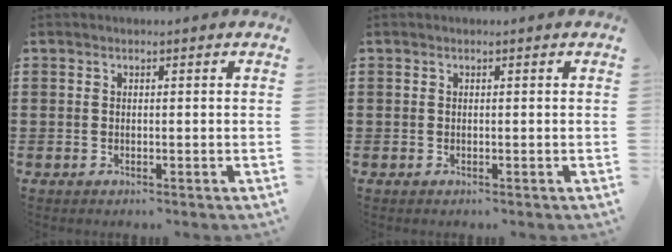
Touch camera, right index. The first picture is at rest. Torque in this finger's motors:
{"motor_torque": [-0.12, 0.12, 0.00, 0.00]}